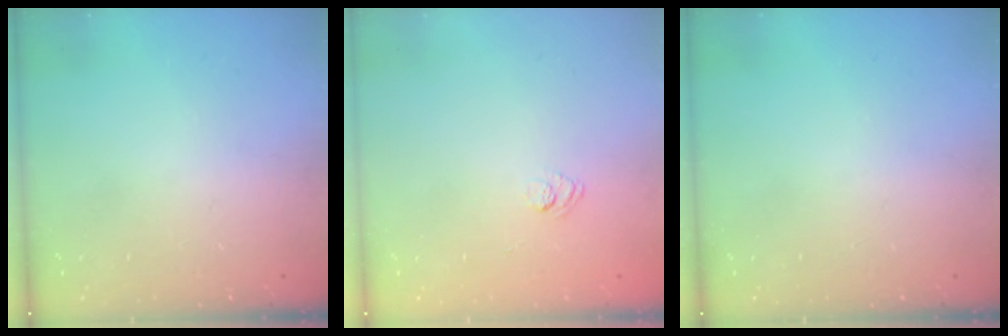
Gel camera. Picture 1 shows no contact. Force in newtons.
{"total": 3.2, "press": 3.0, "slide": 1.2}
{"total": 0.0}